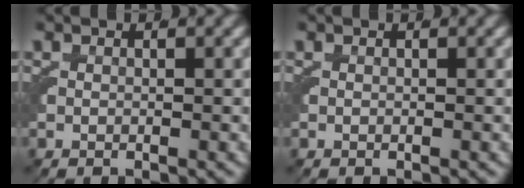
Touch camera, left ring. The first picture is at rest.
{"total": 0.0}